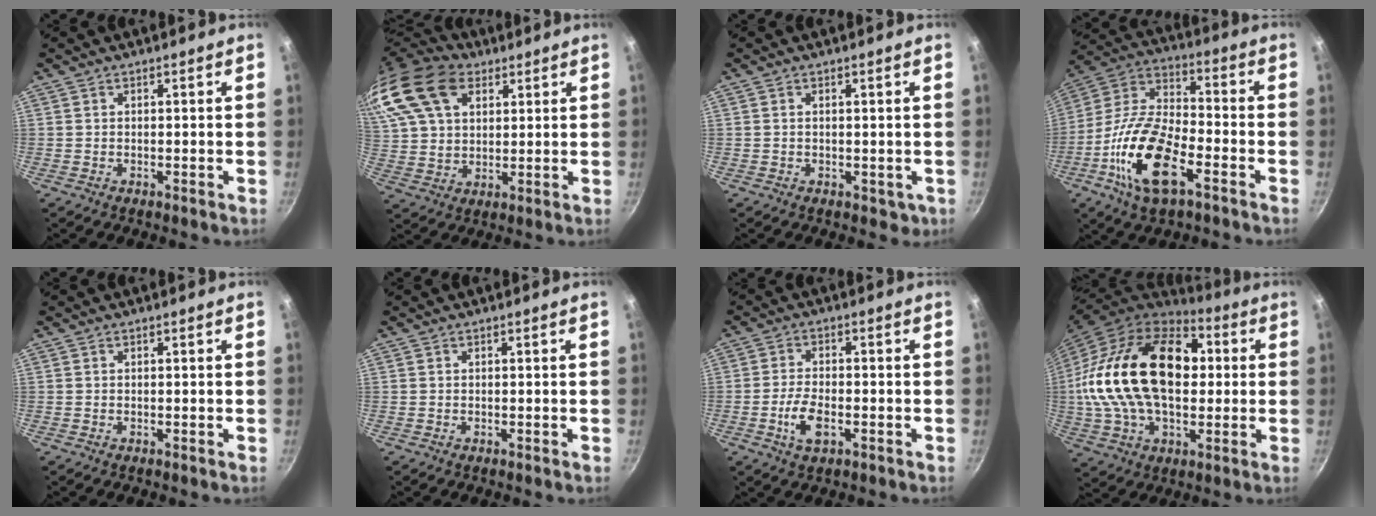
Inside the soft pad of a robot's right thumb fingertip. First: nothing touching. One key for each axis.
{"total": 22.7, "fx": 11.0, "fy": 14.8, "fz": 13.3, "tx": -0.283, "ty": 0.014, "tz": 0.202}
{"total": 2.1, "fx": 0.1, "fy": 1.4, "fz": 1.5, "tx": -0.014, "ty": -0.001, "tz": 0.005}
{"total": 19.0, "fx": -7.7, "fy": 8.5, "fz": 15.2, "tx": -0.292, "ty": 0.036, "tz": -0.162}
{"total": 0.0}
{"total": 0.0}
{"total": 6.1, "fx": -2.1, "fy": 2.9, "fz": 4.9, "tx": -0.098, "ty": 0.011, "tz": -0.041}
{"total": 29.3, "fx": 3.2, "fy": 18.2, "fz": 22.8, "tx": -0.400, "ty": 0.031, "tz": 0.046}